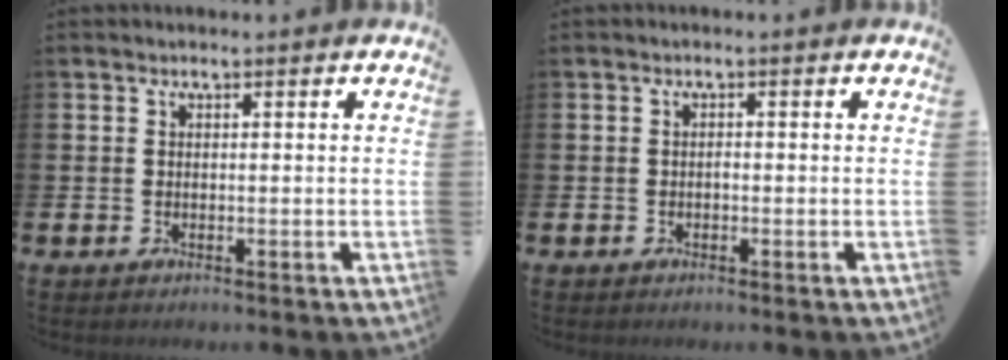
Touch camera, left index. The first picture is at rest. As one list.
[{"total": 0.5, "force": [-0.3, 0.3, 0.3], "torque": [-0.010, 0.000, -0.005]}]